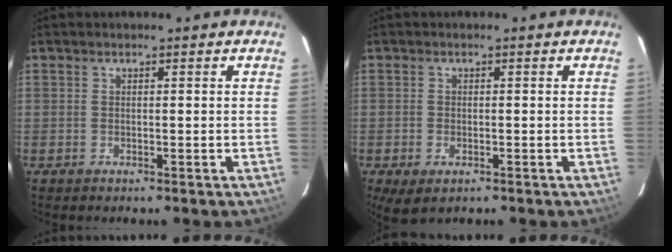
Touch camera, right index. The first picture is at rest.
{"total": 4.0, "force": [-1.9, 2.3, 2.6], "torque": [-0.056, -0.014, -0.031]}